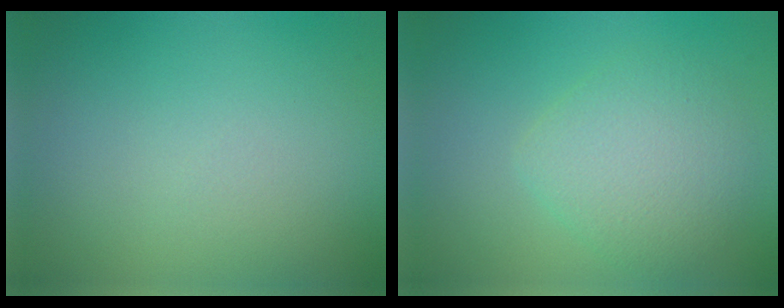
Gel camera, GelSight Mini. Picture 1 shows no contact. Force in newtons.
{"total": 3.5, "press": 3.5, "slide": 0.0}